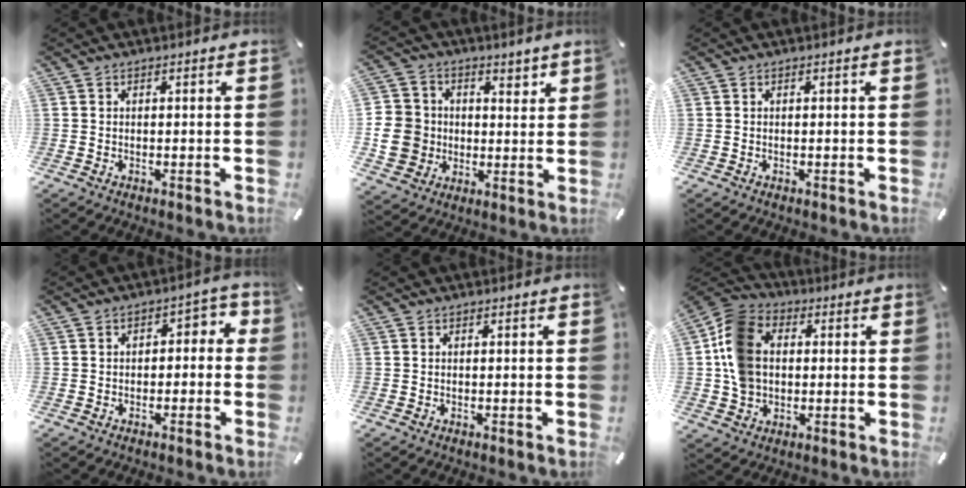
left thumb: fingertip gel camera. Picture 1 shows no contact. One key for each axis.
{"total": 10.9, "fx": 0.9, "fy": 10.5, "fz": 3.0, "tx": -0.050, "ty": -0.006, "tz": 0.022}
{"total": 0.0}
{"total": 4.0, "fx": -1.2, "fy": 2.9, "fz": 2.5, "tx": -0.034, "ty": 0.012, "tz": -0.032}
{"total": 0.0}
{"total": 11.7, "fx": 0.6, "fy": 9.8, "fz": 6.4, "tx": -0.141, "ty": 0.026, "tz": 0.016}